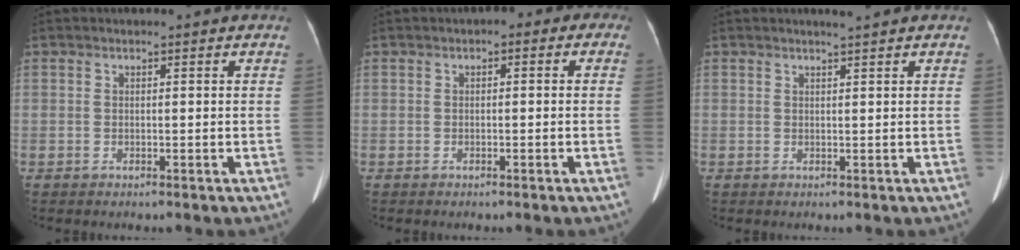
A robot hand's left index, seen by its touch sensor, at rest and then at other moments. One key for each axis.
{"total": 1.9, "fx": -0.4, "fy": 1.3, "fz": 1.4, "tx": -0.009, "ty": 0.015, "tz": -0.016}
{"total": 1.1, "fx": 1.0, "fy": -0.1, "fz": 0.4, "tx": -0.010, "ty": 0.003, "tz": 0.019}